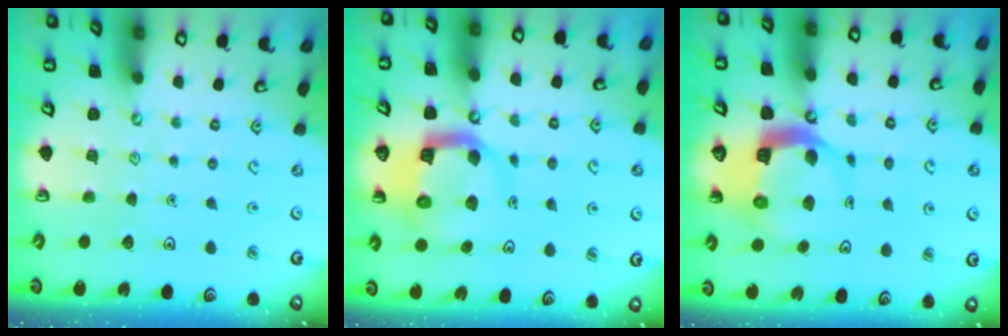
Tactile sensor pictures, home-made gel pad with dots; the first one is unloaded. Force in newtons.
{"total": 11.2, "press": 11.1, "slide": 1.5}
{"total": 8.7, "press": 8.6, "slide": 1.2}